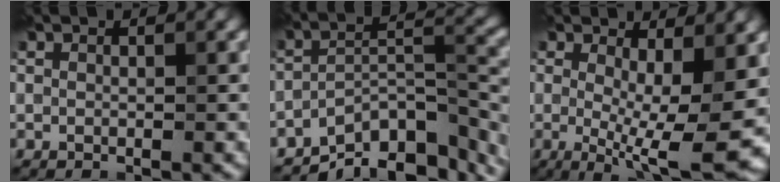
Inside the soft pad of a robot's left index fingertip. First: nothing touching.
{"total": 10.2, "force": [-7.6, 3.6, 5.7], "torque": [-0.077, -0.007, -0.128]}
{"total": 9.8, "force": [-0.2, 2.8, 9.4], "torque": [-0.137, -0.017, -0.002]}